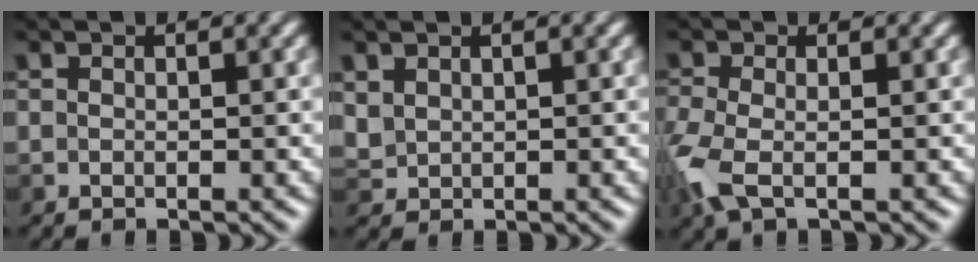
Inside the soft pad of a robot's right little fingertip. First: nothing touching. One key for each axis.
{"total": 1.1, "fx": 0.5, "fy": 1.0, "fz": 0.3, "tx": -0.009, "ty": -0.002, "tz": 0.020}
{"total": 3.9, "fx": -1.2, "fy": 2.1, "fz": 3.0, "tx": -0.093, "ty": 0.000, "tz": -0.028}